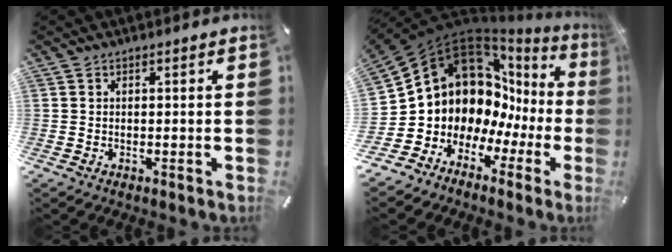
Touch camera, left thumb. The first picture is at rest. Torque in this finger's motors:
{"motor_torque": [0.88, 3.18, 2.49, 0.28, 0.23]}